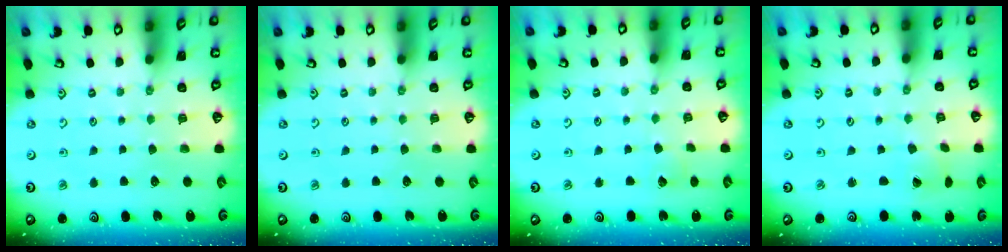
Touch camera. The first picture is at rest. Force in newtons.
{"total": 0.0}
{"total": 2.9, "press": 2.9, "slide": 0.3}
{"total": 0.8, "press": 0.8, "slide": 0.1}